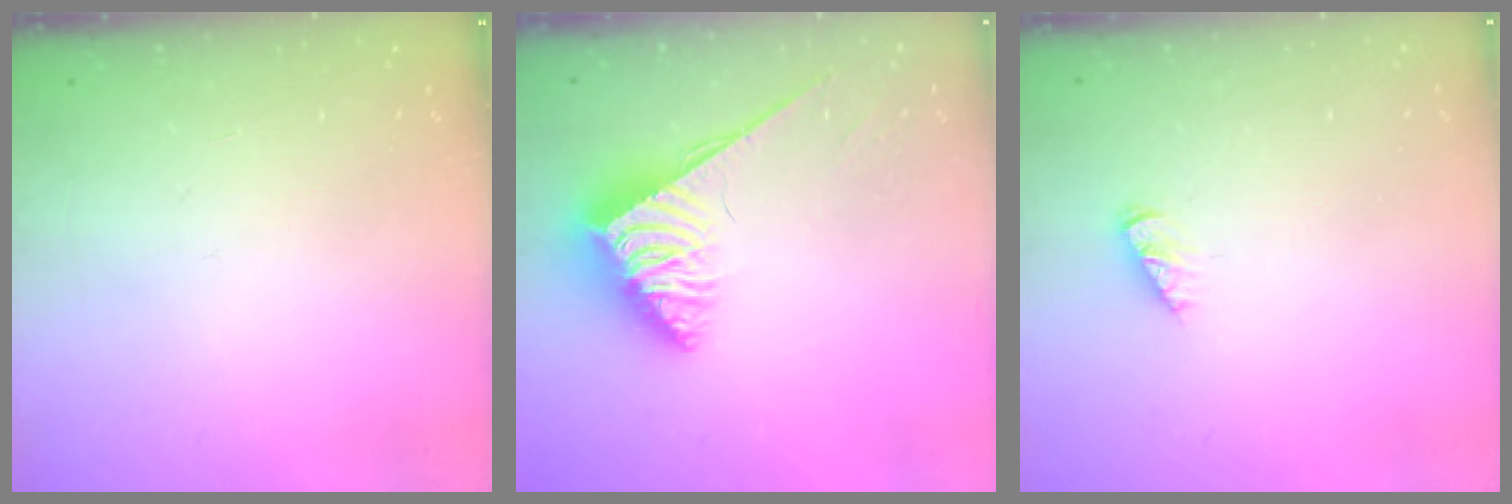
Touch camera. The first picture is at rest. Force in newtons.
{"total": 3.8, "press": 3.8, "slide": 0.6}
{"total": 2.0, "press": 2.0, "slide": 0.3}